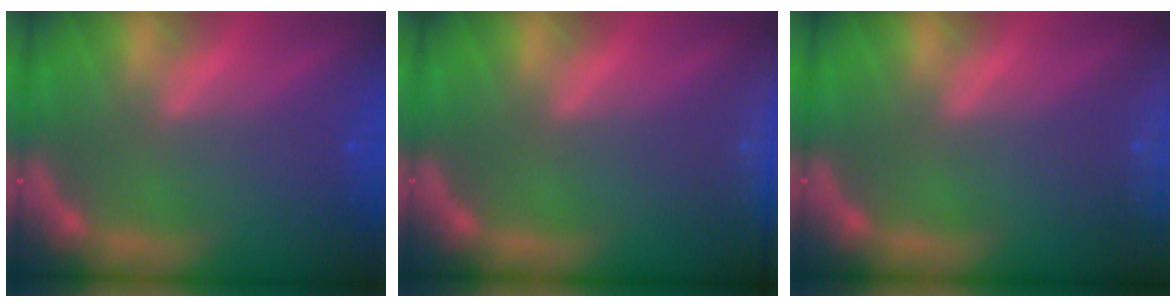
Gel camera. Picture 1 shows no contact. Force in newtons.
{"total": 6.9}
{"total": 10.0}